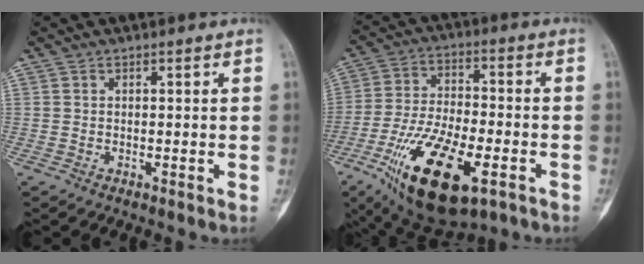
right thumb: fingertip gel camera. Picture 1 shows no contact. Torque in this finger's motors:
{"motor_torque": [0.97, 0.73, 1.75, -1.02, 0.50]}